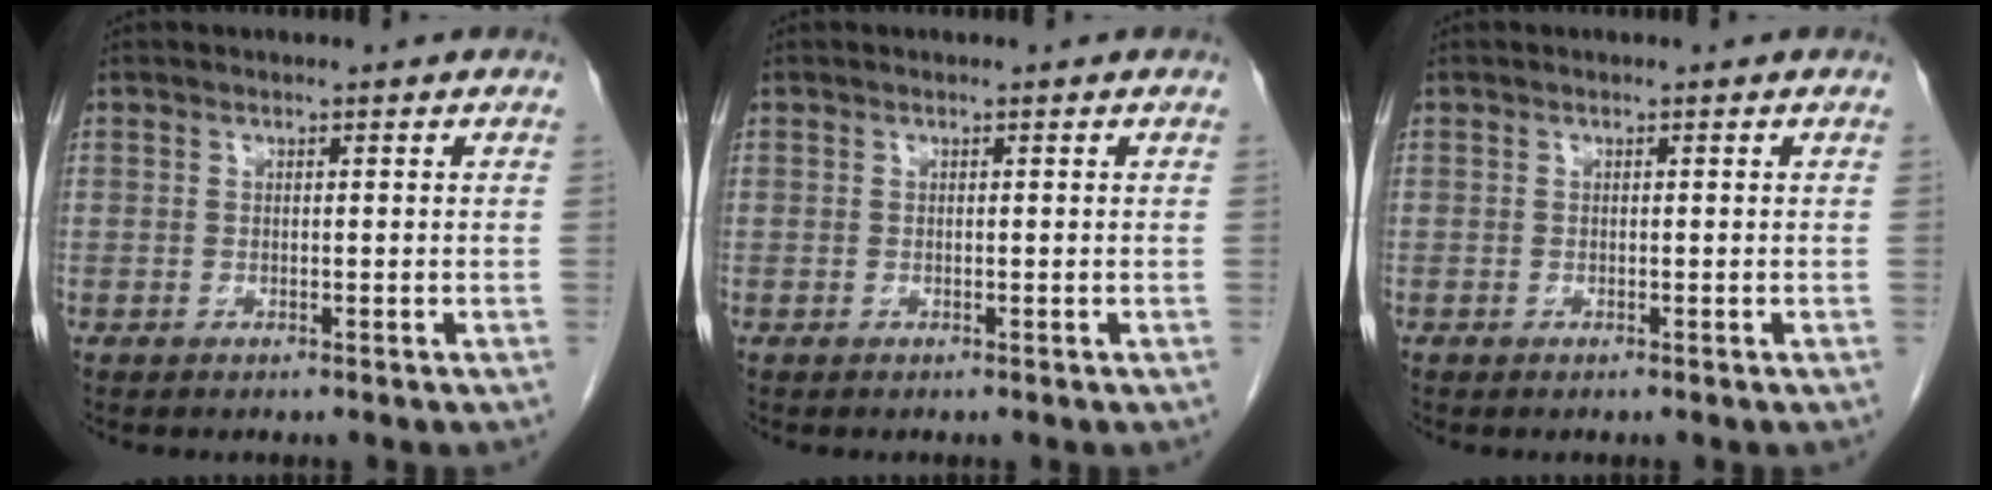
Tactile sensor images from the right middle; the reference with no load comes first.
{"total": 0.0}
{"total": 0.0}